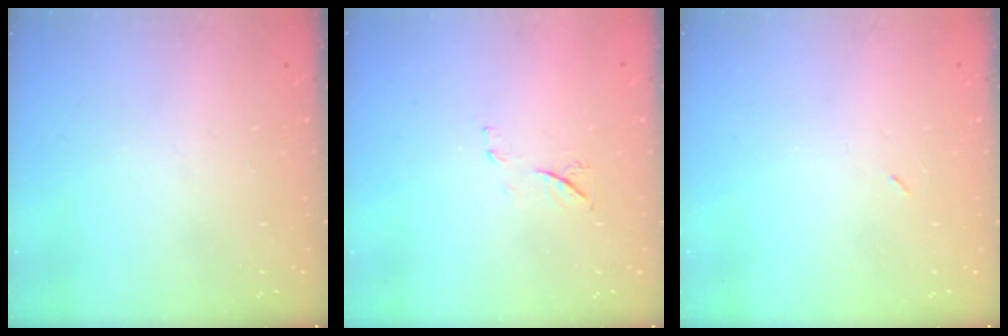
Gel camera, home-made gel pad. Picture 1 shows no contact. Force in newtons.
{"total": 5.6, "press": 5.6, "slide": 0.7}
{"total": 2.2, "press": 2.1, "slide": 0.9}